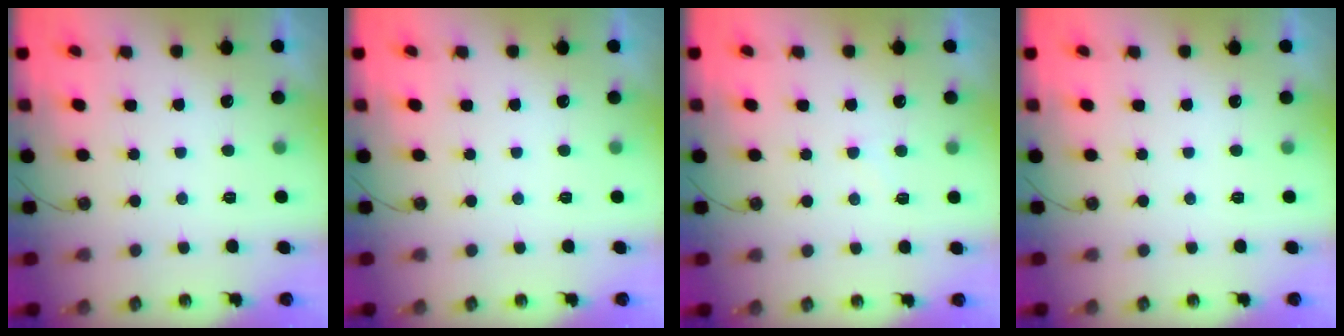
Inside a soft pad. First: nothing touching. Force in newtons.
{"total": 0.0}
{"total": 4.7, "press": 4.6, "slide": 0.5}
{"total": 0.0}